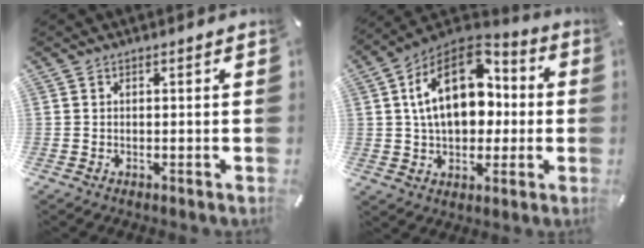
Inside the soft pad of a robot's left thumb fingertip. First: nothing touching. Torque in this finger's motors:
{"motor_torque": [1.21, 1.41, 1.61, -1.16, 0.58]}